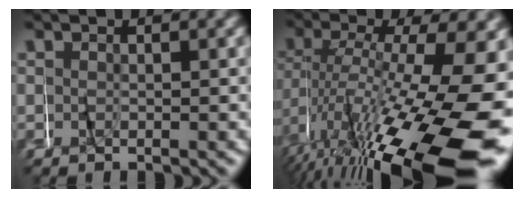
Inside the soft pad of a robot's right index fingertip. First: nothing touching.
{"total": 15.6, "force": [-5.1, 6.4, 13.3], "torque": [-0.191, -0.019, -0.055]}